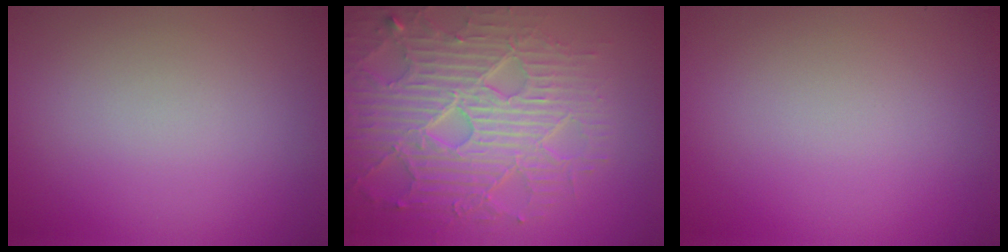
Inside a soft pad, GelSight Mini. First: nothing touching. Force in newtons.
{"total": 7.8, "press": 6.0, "slide": 4.9}
{"total": 0.0}